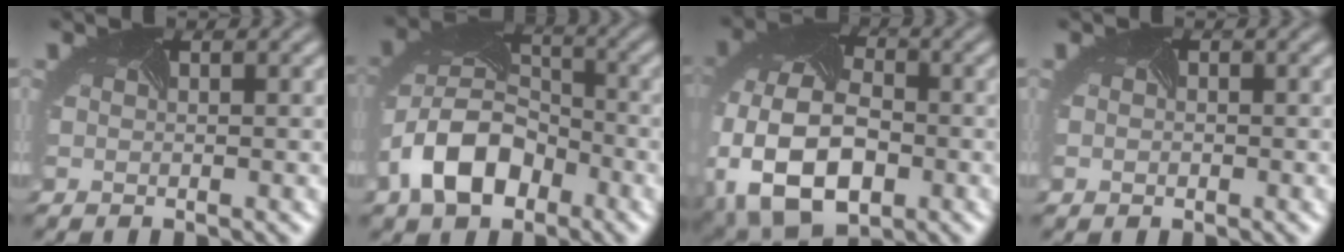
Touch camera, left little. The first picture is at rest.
{"total": 8.0, "force": [-4.0, 5.0, 4.7], "torque": [-0.099, -0.004, -0.080]}
{"total": 13.2, "force": [-4.2, 8.4, 9.2], "torque": [-0.203, -0.034, -0.074]}
{"total": 1.1, "force": [-0.2, 1.0, 0.3], "torque": [0.000, -0.004, -0.002]}